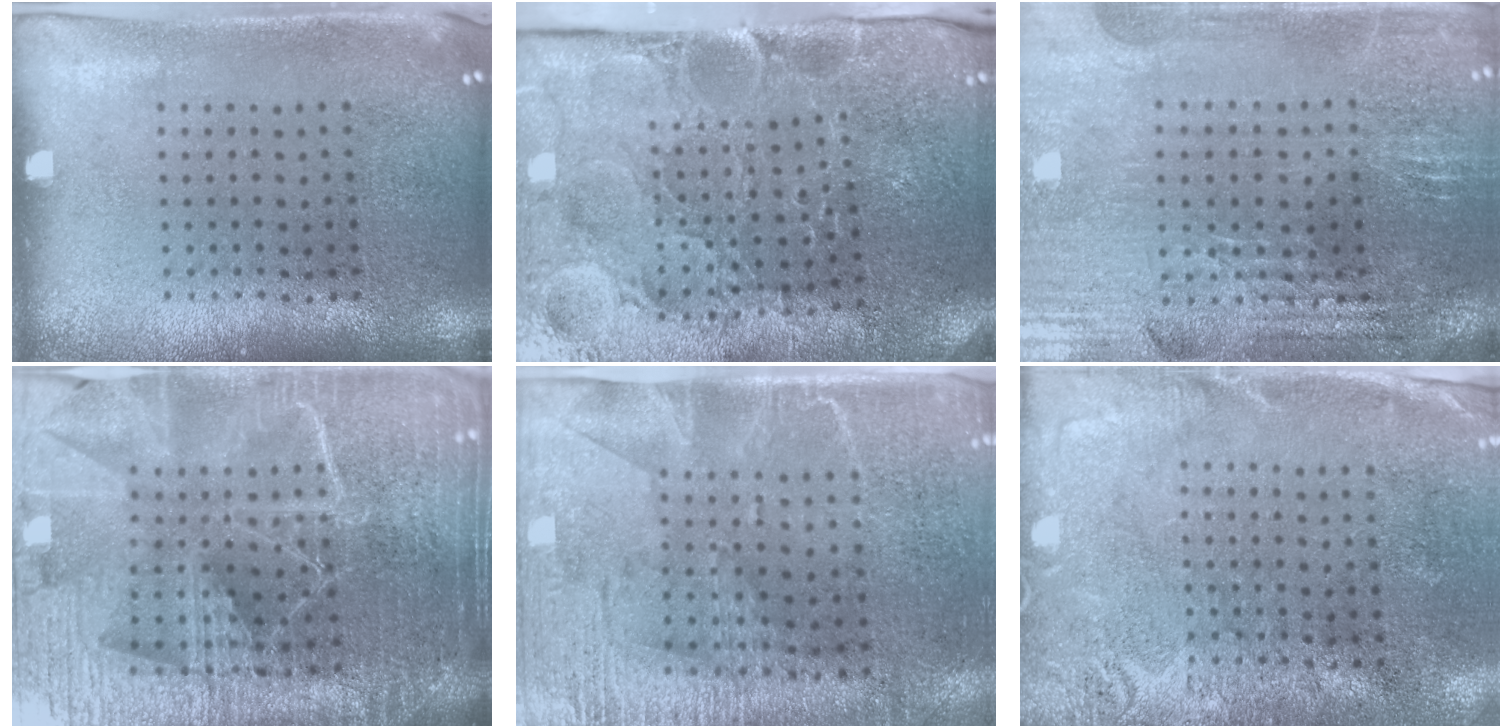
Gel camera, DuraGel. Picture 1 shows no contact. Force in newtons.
{"total": 3.7, "press": 3.7, "slide": 0.6}
{"total": 2.9, "press": 2.8, "slide": 0.5}
{"total": 6.4, "press": 5.5, "slide": 3.3}
{"total": 3.0, "press": 2.7, "slide": 1.3}
{"total": 2.7, "press": 2.4, "slide": 1.3}